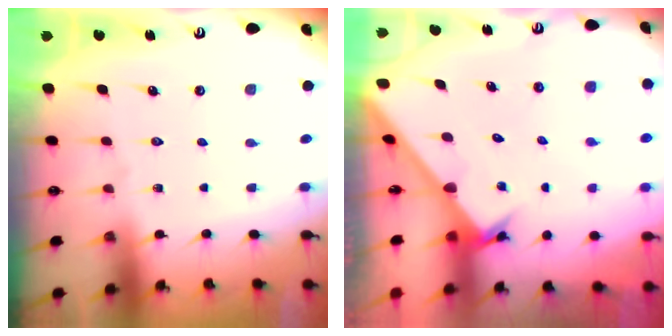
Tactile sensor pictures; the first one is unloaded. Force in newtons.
{"total": 2.6, "press": 2.6, "slide": 0.3}